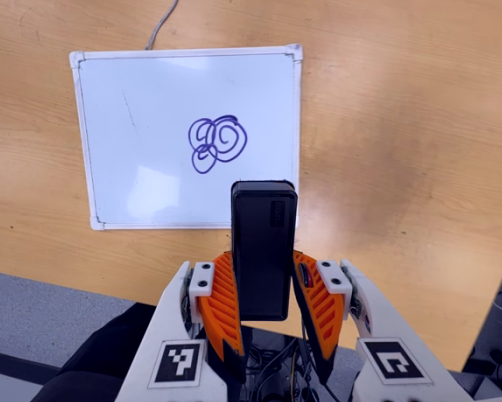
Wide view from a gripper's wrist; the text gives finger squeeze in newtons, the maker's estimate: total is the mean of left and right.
{"total": 4.3, "left": 2.9, "right": 5.6}